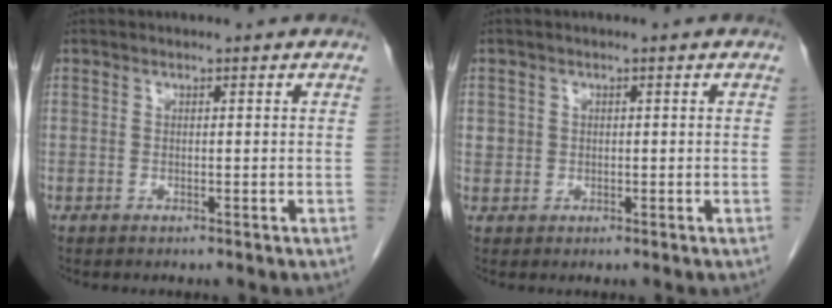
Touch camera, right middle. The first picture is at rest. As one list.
[{"total": 1.8, "force": [0.4, 1.7, 0.3], "torque": [0.005, 0.009, 0.007]}]